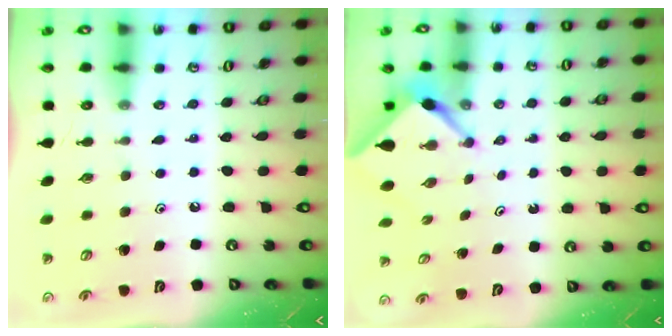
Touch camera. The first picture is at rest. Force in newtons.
{"total": 2.6, "press": 2.5, "slide": 0.3}